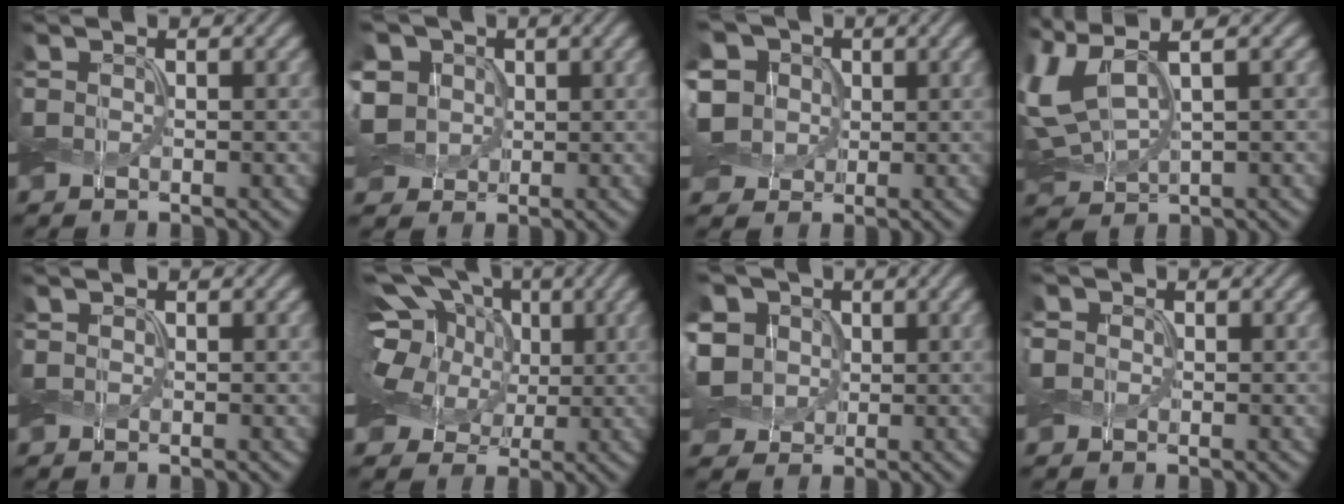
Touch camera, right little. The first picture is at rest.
{"total": 6.1, "force": [1.3, 5.1, 3.0], "torque": [-0.094, 0.030, 0.009]}
{"total": 9.1, "force": [2.3, 7.4, 4.7], "torque": [-0.120, 0.029, 0.026]}
{"total": 7.3, "force": [2.2, 3.5, 6.1], "torque": [-0.157, 0.022, 0.040]}
{"total": 0.0}
{"total": 14.4, "force": [3.6, 11.4, 8.1], "torque": [-0.171, 0.047, 0.042]}
{"total": 8.7, "force": [1.9, 7.1, 4.6], "torque": [-0.117, 0.033, 0.016]}
{"total": 1.5, "force": [0.2, 1.4, 0.5], "torque": [-0.010, 0.006, -0.001]}